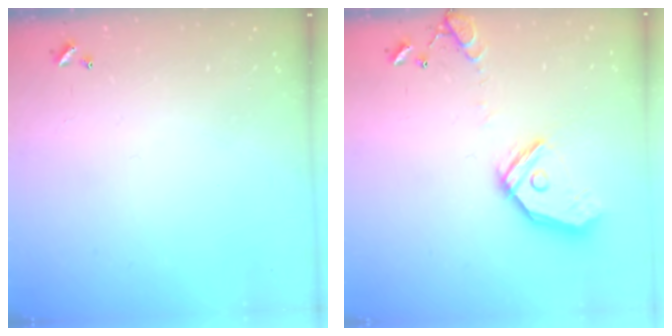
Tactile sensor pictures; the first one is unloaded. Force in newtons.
{"total": 16.3, "press": 16.1, "slide": 2.4}